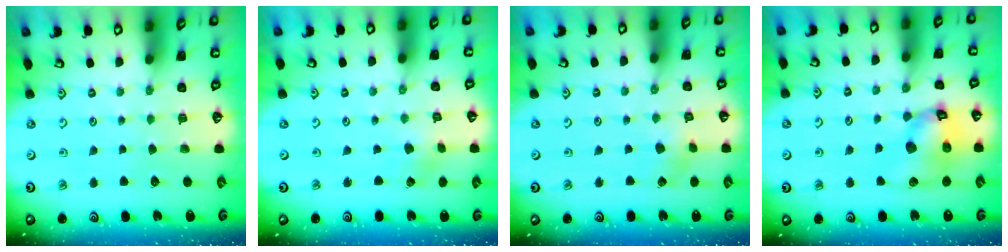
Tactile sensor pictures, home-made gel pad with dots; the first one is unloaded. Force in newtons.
{"total": 1.1, "press": 1.1, "slide": 0.1}
{"total": 3.0, "press": 3.0, "slide": 0.4}
{"total": 14.1, "press": 14.0, "slide": 1.8}